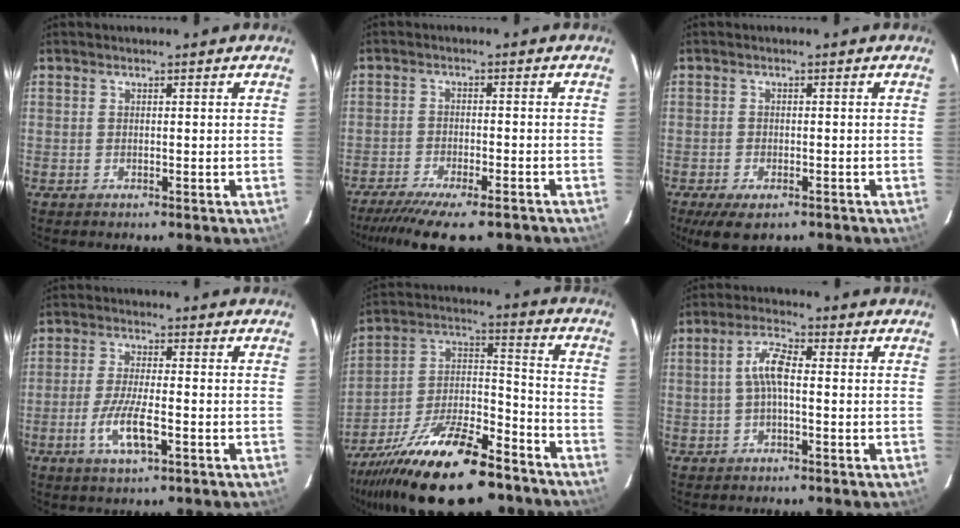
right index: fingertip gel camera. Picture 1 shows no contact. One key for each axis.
{"total": 13.9, "fx": -11.5, "fy": 2.9, "fz": 7.2, "tx": -0.151, "ty": -0.034, "tz": -0.176}
{"total": 6.2, "fx": -4.1, "fy": 2.6, "fz": 3.8, "tx": -0.083, "ty": -0.024, "tz": -0.066}
{"total": 7.4, "fx": -2.9, "fy": 1.7, "fz": 6.6, "tx": -0.137, "ty": -0.010, "tz": -0.056}
{"total": 26.1, "fx": -18.6, "fy": 9.2, "fz": 15.9, "tx": -0.300, "ty": -0.010, "tz": -0.292}
{"total": 4.9, "fx": -0.4, "fy": 1.6, "fz": 4.6, "tx": -0.097, "ty": 0.016, "tz": -0.008}